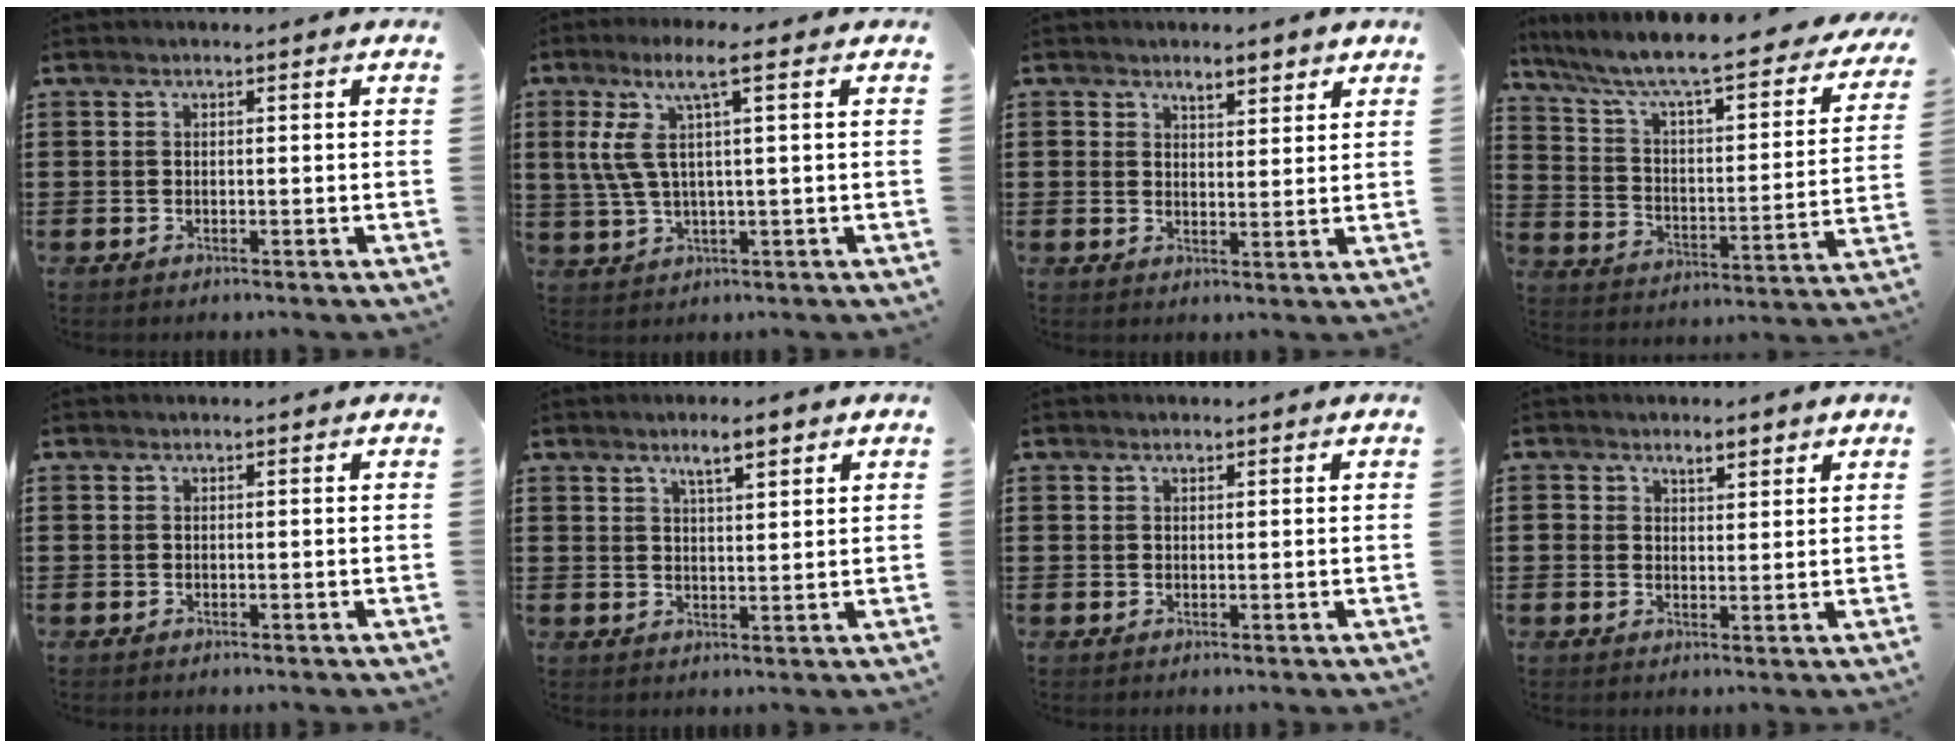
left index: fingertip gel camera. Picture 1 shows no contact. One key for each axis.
{"total": 7.7, "fx": 2.7, "fy": 0.8, "fz": 7.2, "tx": -0.167, "ty": -0.008, "tz": 0.037}
{"total": 4.4, "fx": 3.9, "fy": 1.2, "fz": 1.8, "tx": -0.033, "ty": -0.012, "tz": 0.065}
{"total": 7.5, "fx": 6.1, "fy": 0.6, "fz": 4.4, "tx": -0.110, "ty": -0.053, "tz": 0.094}
{"total": 0.0}
{"total": 4.3, "fx": 2.9, "fy": 0.8, "fz": 3.1, "tx": -0.051, "ty": -0.001, "tz": 0.046}
{"total": 0.8, "fx": 0.7, "fy": 0.3, "fz": 0.4, "tx": -0.009, "ty": 0.002, "tz": 0.012}
{"total": 2.8, "fx": 2.1, "fy": 1.5, "fz": 1.1, "tx": -0.021, "ty": 0.005, "tz": 0.036}